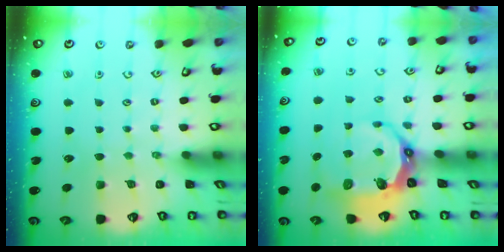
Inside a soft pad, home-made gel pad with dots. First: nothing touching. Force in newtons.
{"total": 8.2, "press": 7.2, "slide": 3.8}